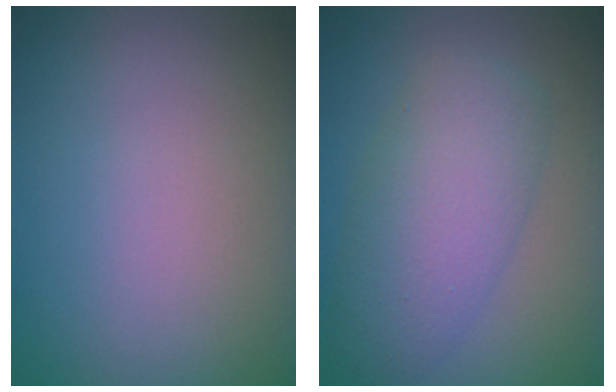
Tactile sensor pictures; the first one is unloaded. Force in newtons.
{"total": 5.7, "press": 5.7, "slide": 0.1}